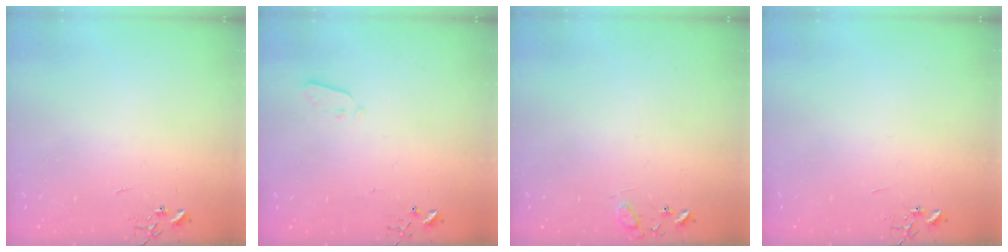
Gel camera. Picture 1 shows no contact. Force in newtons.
{"total": 3.0, "press": 3.0, "slide": 0.3}
{"total": 9.0, "press": 9.0, "slide": 0.6}
{"total": 0.0}